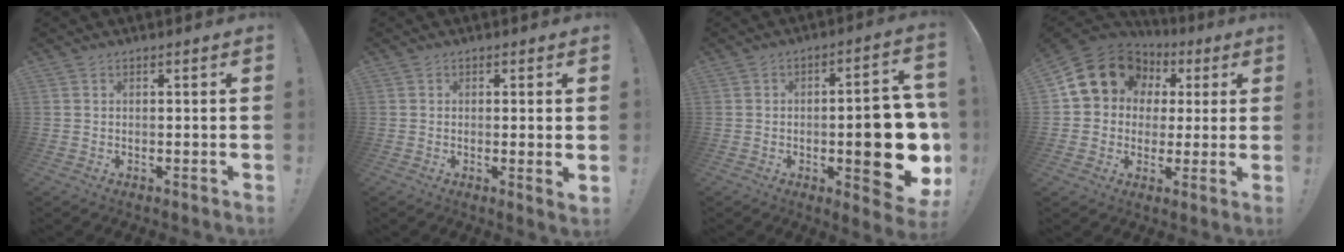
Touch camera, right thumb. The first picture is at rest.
{"total": 2.2, "force": [0.4, -0.1, 2.1], "torque": [-0.024, -0.009, 0.004]}
{"total": 17.6, "force": [-2.8, 5.8, 16.3], "torque": [-0.194, -0.003, -0.030]}
{"total": 15.5, "force": [5.6, 12.8, 6.8], "torque": [-0.100, -0.019, 0.119]}